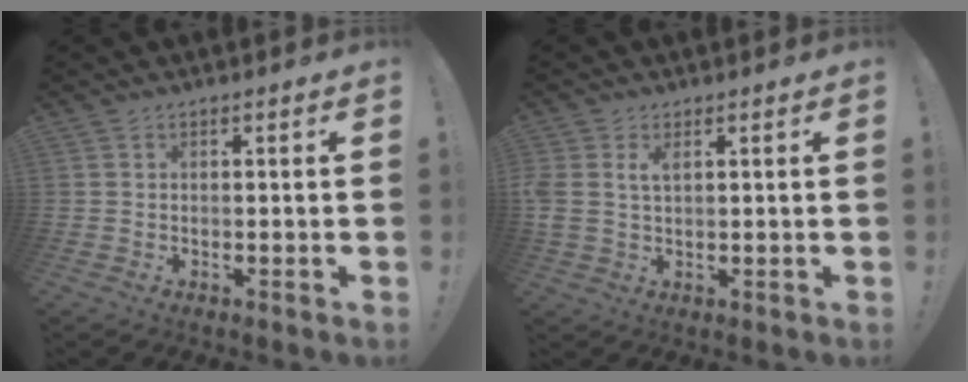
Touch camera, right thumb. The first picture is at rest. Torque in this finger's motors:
{"motor_torque": [0.07, 0.07, -0.02, 0.06, 0.04]}